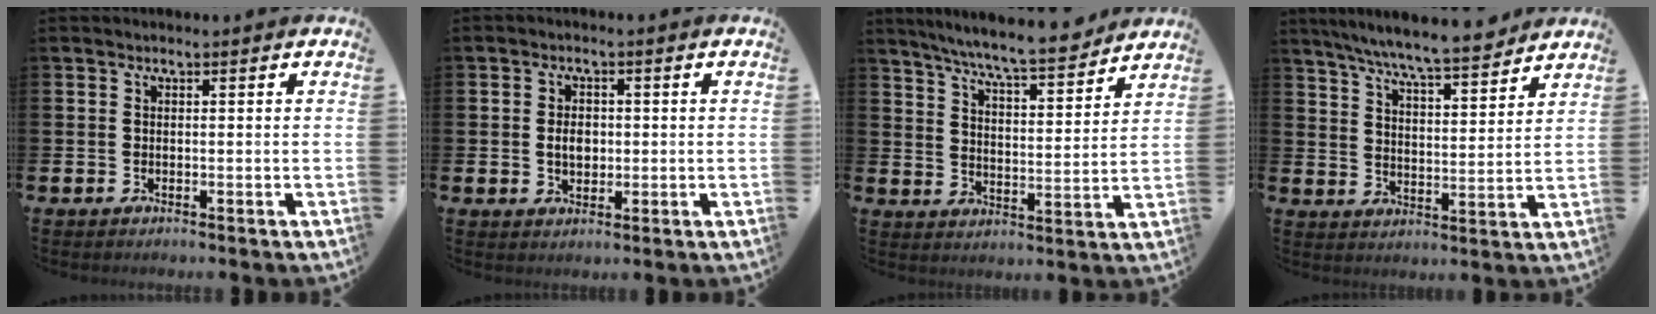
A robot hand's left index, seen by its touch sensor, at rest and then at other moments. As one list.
[{"total": 3.0, "force": [0.1, 2.2, 2.1], "torque": [-0.027, 0.004, -0.005]}, {"total": 8.3, "force": [7.8, 0.1, 2.8], "torque": [-0.077, -0.053, 0.136]}, {"total": 8.0, "force": [7.5, 0.1, 2.8], "torque": [-0.082, -0.045, 0.134]}]